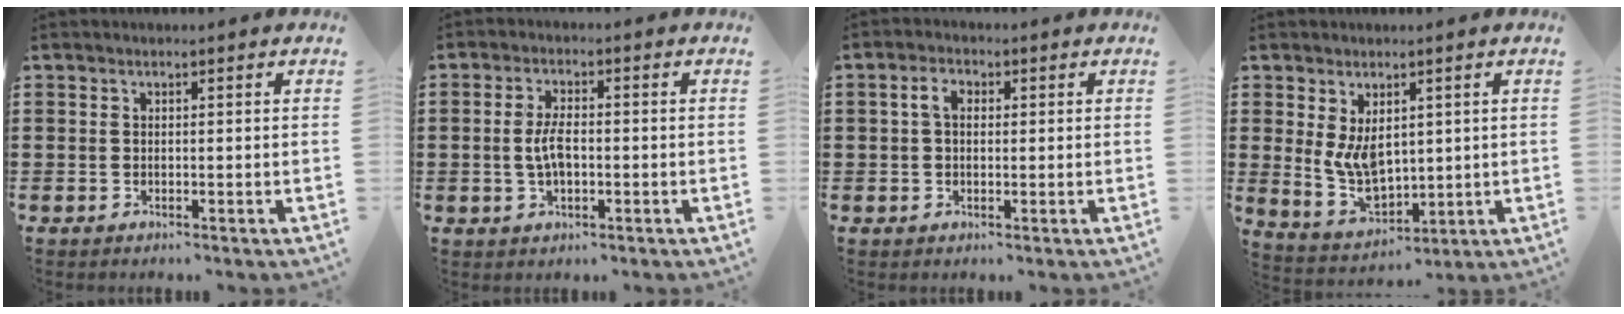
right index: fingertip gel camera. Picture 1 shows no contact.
{"total": 4.6, "force": [-0.4, 2.0, 4.1], "torque": [-0.092, 0.000, -0.013]}
{"total": 2.9, "force": [0.4, 1.8, 2.3], "torque": [-0.047, 0.011, 0.004]}
{"total": 6.5, "force": [1.8, 4.3, 4.6], "torque": [-0.094, -0.006, 0.031]}